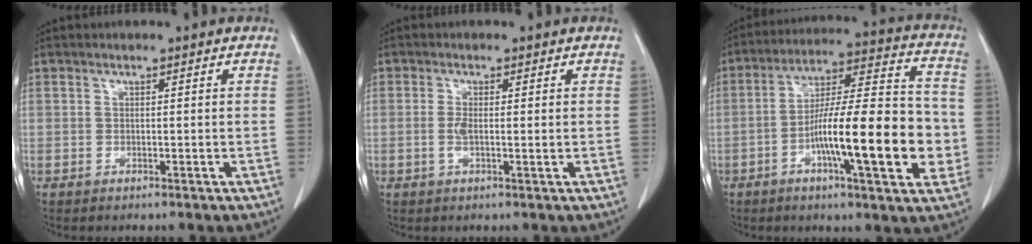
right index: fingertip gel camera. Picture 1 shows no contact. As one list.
[{"total": 2.2, "force": [-0.1, 0.5, 2.1], "torque": [-0.047, -0.001, -0.001]}, {"total": 18.7, "force": [-4.7, 3.0, 17.9], "torque": [-0.289, 0.010, -0.073]}]